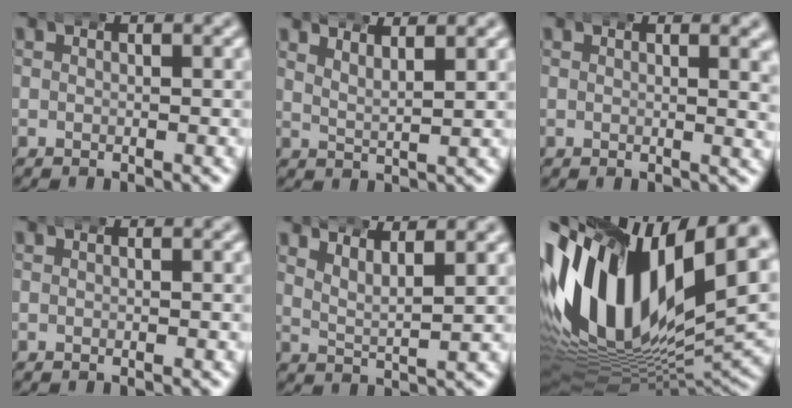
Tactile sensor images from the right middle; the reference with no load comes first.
{"total": 2.5, "force": [2.4, -0.1, 0.6], "torque": [-0.026, -0.008, 0.049]}
{"total": 1.4, "force": [0.8, -0.2, 1.1], "torque": [-0.012, -0.005, 0.015]}
{"total": 0.0}
{"total": 3.5, "force": [3.2, 0.6, 1.3], "torque": [-0.036, -0.004, 0.057]}
{"total": 25.3, "force": [1.1, 15.6, 19.9], "torque": [-0.345, -0.024, 0.028]}